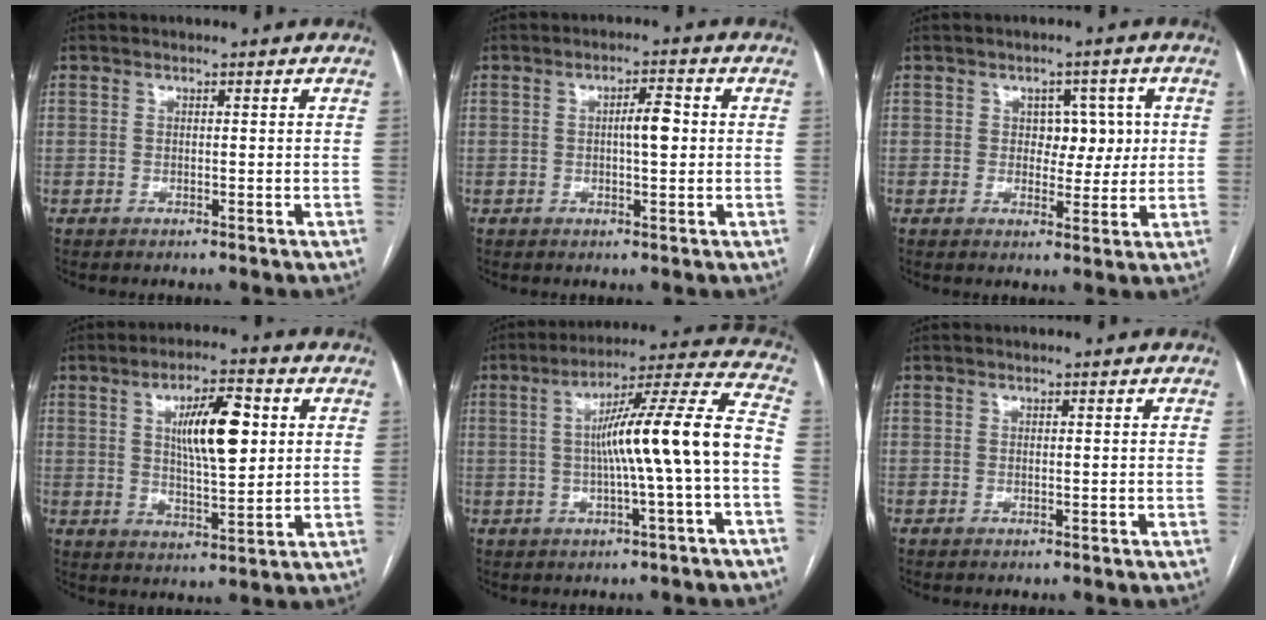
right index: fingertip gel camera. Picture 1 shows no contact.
{"total": 3.6, "force": [0.2, 0.8, 3.5], "torque": [-0.057, 0.005, 0.002]}
{"total": 4.6, "force": [0.8, 3.3, 3.1], "torque": [-0.029, 0.012, 0.015]}
{"total": 10.1, "force": [2.6, 2.6, 9.4], "torque": [-0.159, 0.006, 0.045]}
{"total": 14.0, "force": [-1.5, -0.6, 13.9], "torque": [-0.212, 0.024, -0.027]}
{"total": 0.0}